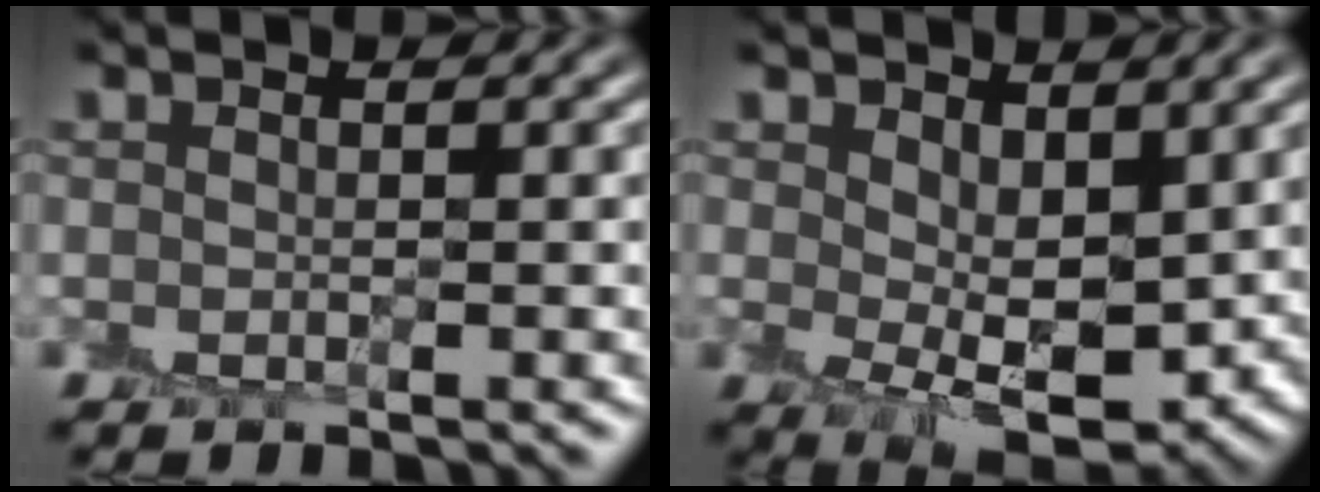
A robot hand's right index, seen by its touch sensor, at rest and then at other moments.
{"total": 5.1, "force": [0.9, 3.0, 4.1], "torque": [-0.077, -0.016, 0.023]}